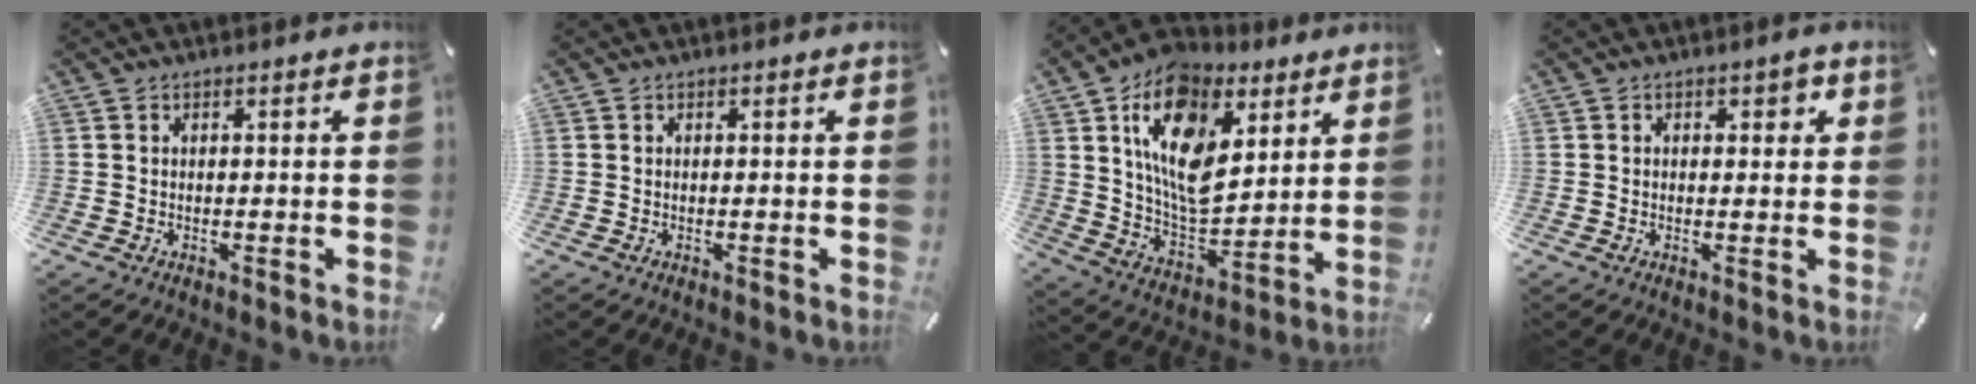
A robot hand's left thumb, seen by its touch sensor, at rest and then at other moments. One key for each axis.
{"total": 0.0}
{"total": 17.9, "fx": 8.0, "fy": 11.3, "fz": 11.2, "tx": -0.205, "ty": -0.037, "tz": 0.146}
{"total": 1.9, "fx": 0.6, "fy": 1.3, "fz": 1.3, "tx": -0.010, "ty": 0.001, "tz": 0.005}